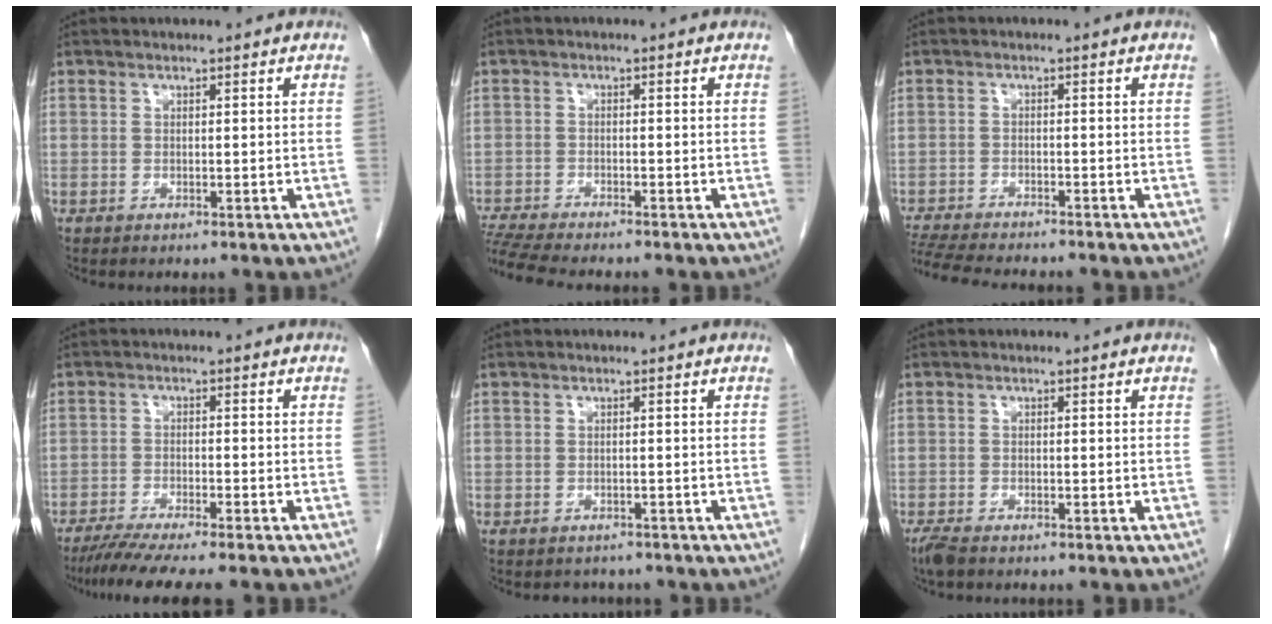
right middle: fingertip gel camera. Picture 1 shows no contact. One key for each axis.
{"total": 8.8, "fx": -7.9, "fy": 0.6, "fz": 3.8, "tx": -0.067, "ty": -0.012, "tz": -0.128}
{"total": 11.3, "fx": -10.1, "fy": 1.5, "fz": 4.8, "tx": -0.078, "ty": -0.013, "tz": -0.152}
{"total": 8.2, "fx": -6.9, "fy": -0.3, "fz": 4.4, "tx": -0.062, "ty": -0.022, "tz": -0.111}
{"total": 2.3, "fx": -2.0, "fy": 1.2, "fz": -0.1, "tx": -0.003, "ty": 0.001, "tz": -0.030}
{"total": 2.5, "fx": -2.0, "fy": 0.7, "fz": 1.4, "tx": -0.034, "ty": -0.008, "tz": -0.037}